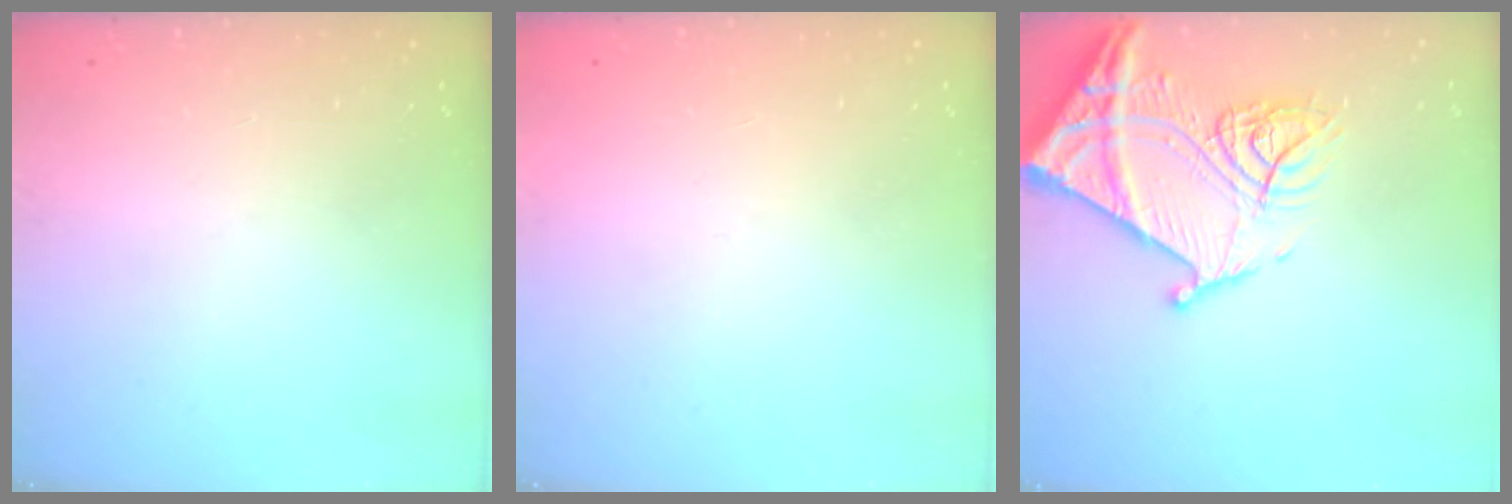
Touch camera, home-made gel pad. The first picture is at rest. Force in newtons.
{"total": 1.5, "press": 1.5, "slide": 0.1}
{"total": 19.8, "press": 19.7, "slide": 2.1}